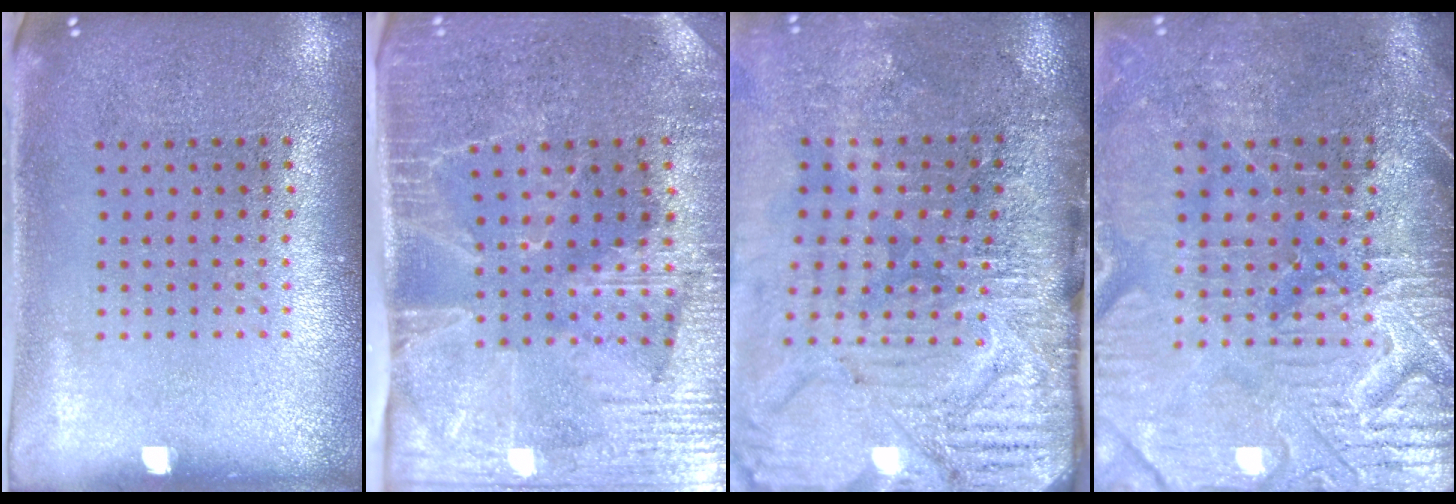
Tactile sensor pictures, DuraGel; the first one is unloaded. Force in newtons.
{"total": 4.0, "press": 3.5, "slide": 2.1}
{"total": 4.9, "press": 4.1, "slide": 2.8}
{"total": 4.4, "press": 4.0, "slide": 1.8}